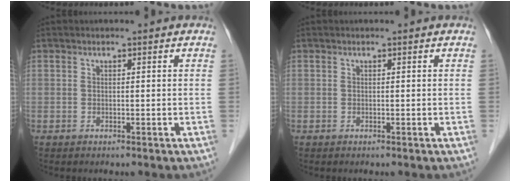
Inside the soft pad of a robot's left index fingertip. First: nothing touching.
{"total": 0.0}